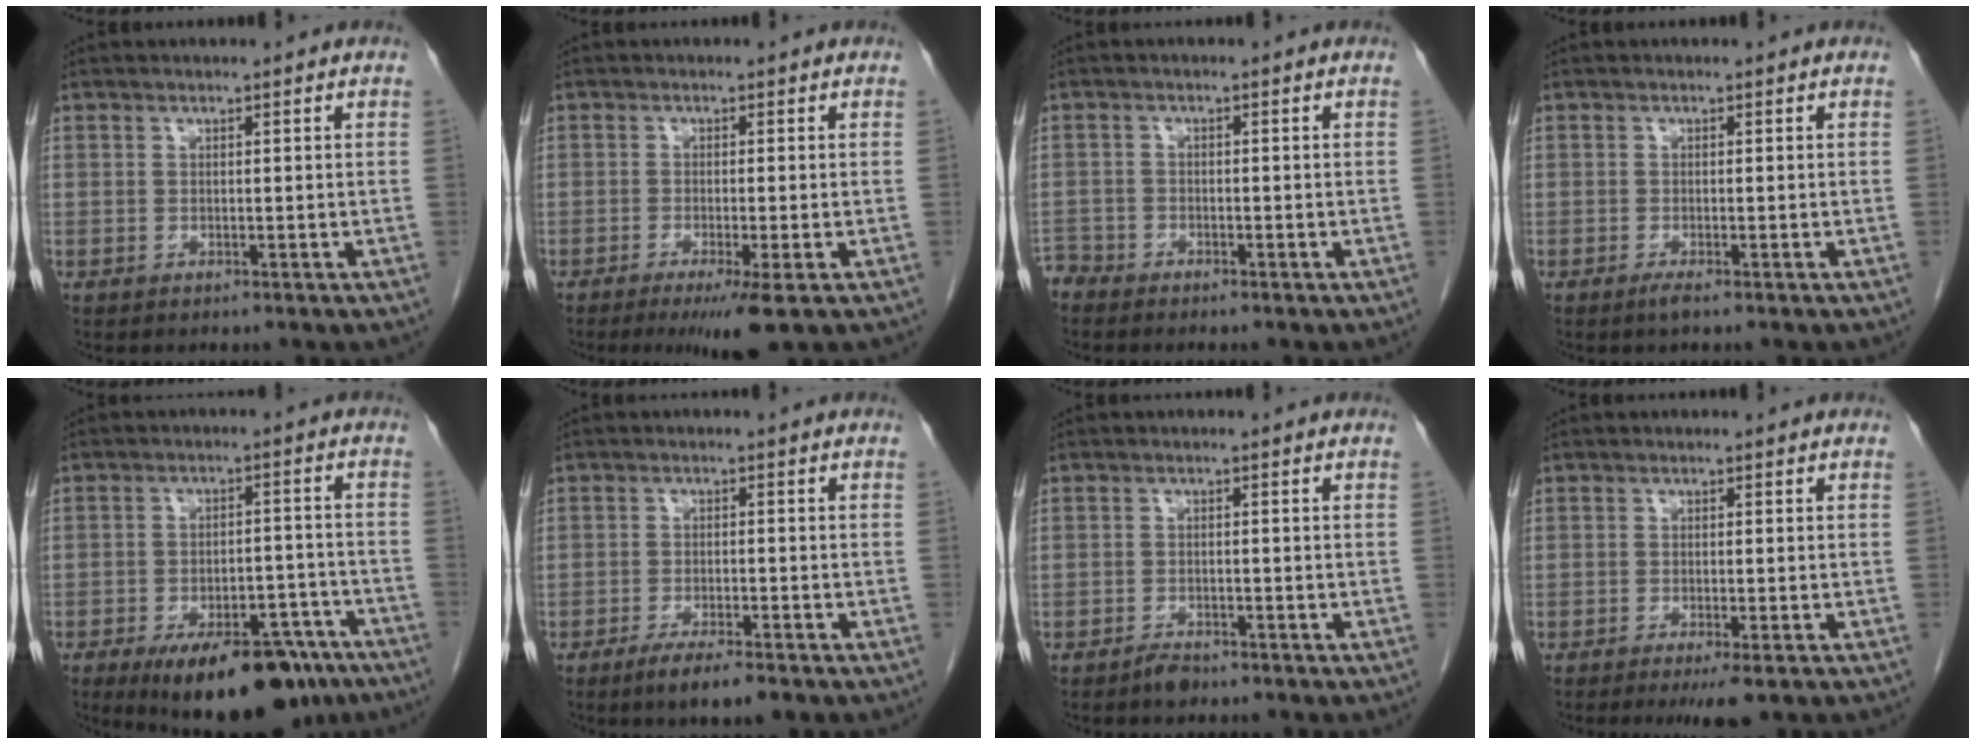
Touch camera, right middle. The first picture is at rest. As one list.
[{"total": 5.3, "force": [-3.0, -0.1, 4.3], "torque": [-0.066, -0.018, -0.049]}, {"total": 2.4, "force": [-2.3, 0.6, -0.3], "torque": [0.008, -0.004, -0.047]}, {"total": 1.1, "force": [-0.8, -0.1, 0.8], "torque": [-0.018, -0.003, -0.015]}, {"total": 16.9, "force": [-12.1, 6.5, 9.9], "torque": [-0.109, 0.011, -0.172]}, {"total": 6.8, "force": [-4.8, 0.5, 4.7], "torque": [-0.072, -0.014, -0.076]}, {"total": 2.0, "force": [-1.7, 0.7, 0.8], "torque": [-0.016, 0.000, -0.025]}, {"total": 3.8, "force": [-2.4, 0.5, 2.9], "torque": [-0.040, -0.010, -0.034]}]